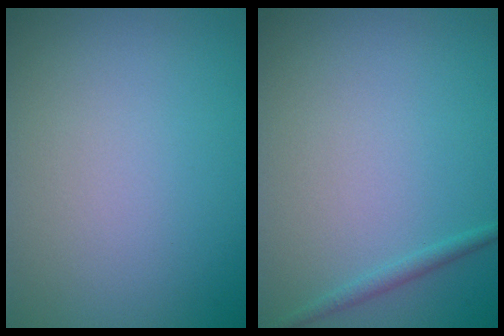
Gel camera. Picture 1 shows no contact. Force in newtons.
{"total": 1.0, "press": 1.0, "slide": 0.1}